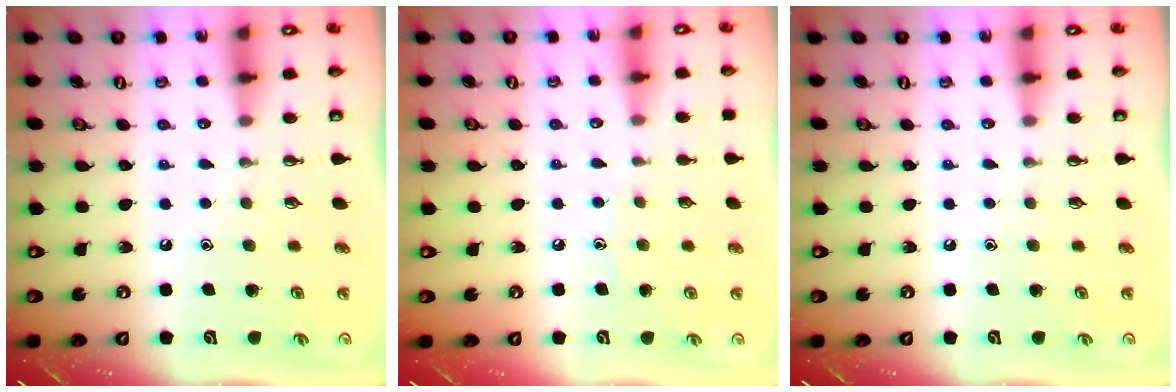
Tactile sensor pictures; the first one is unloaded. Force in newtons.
{"total": 3.9, "press": 3.9, "slide": 0.5}
{"total": 0.0}